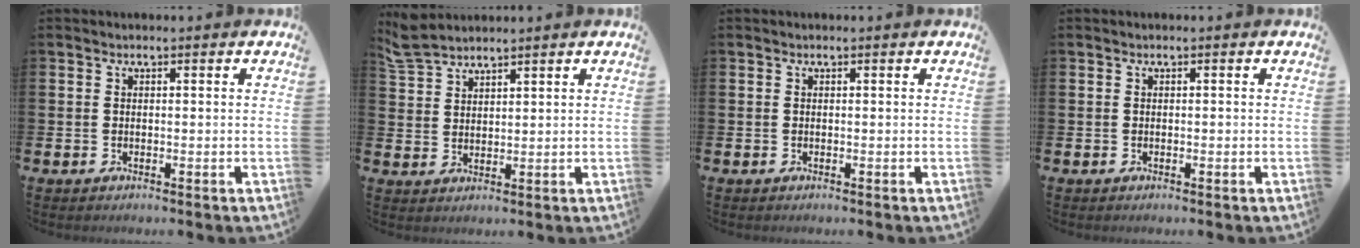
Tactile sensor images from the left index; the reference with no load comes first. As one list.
[{"total": 4.4, "force": [4.3, 0.9, 0.8], "torque": [-0.025, -0.015, 0.081]}, {"total": 0.0}, {"total": 0.0}]